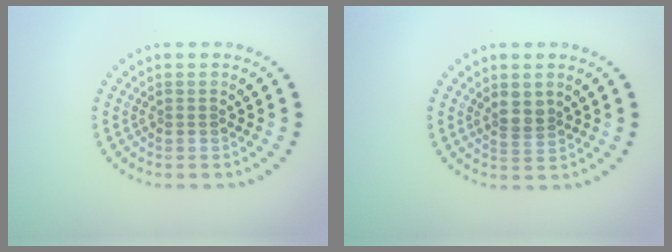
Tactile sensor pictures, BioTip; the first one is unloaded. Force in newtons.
{"total": 2.1, "press": 1.7, "slide": 1.1}